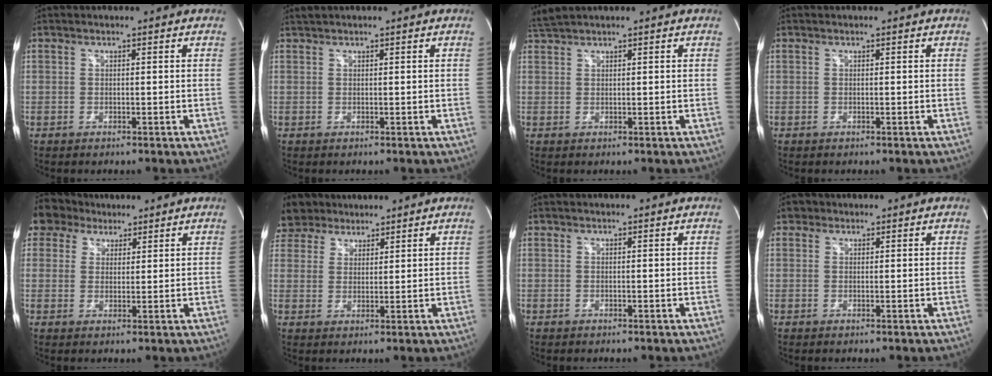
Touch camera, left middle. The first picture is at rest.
{"total": 1.0, "force": [0.9, -0.2, 0.4], "torque": [-0.012, 0.014, 0.023]}
{"total": 2.0, "force": [1.9, -0.4, 0.5], "torque": [-0.014, 0.018, 0.043]}
{"total": 0.0}
{"total": 4.6, "force": [3.7, 2.8, -0.7], "torque": [0.015, 0.015, 0.066]}
{"total": 6.3, "force": [5.3, 3.4, 0.6], "torque": [-0.011, 0.020, 0.102]}
{"total": 0.0}
{"total": 1.3, "force": [0.8, 1.1, 0.1], "torque": [0.006, 0.007, 0.007]}